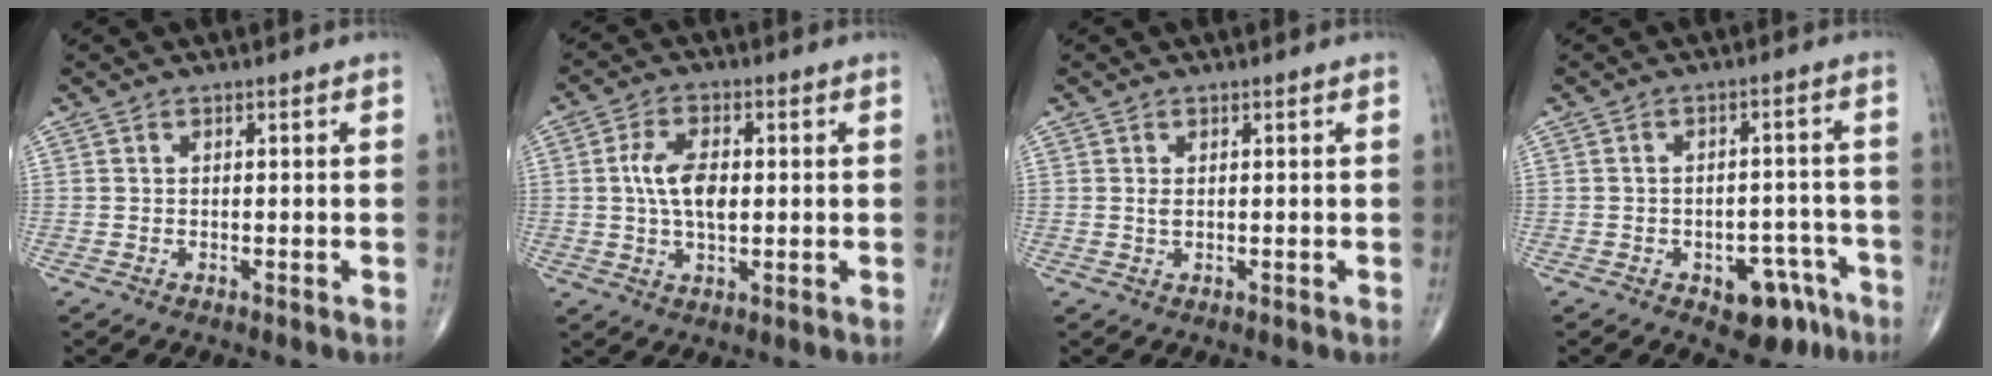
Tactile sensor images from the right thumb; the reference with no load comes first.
{"total": 7.9, "force": [0.6, 4.1, 6.7], "torque": [-0.125, 0.002, 0.009]}
{"total": 0.9, "force": [0.2, 0.5, 0.7], "torque": [-0.014, -0.002, 0.006]}
{"total": 9.0, "force": [-4.9, 5.2, 5.4], "torque": [-0.039, 0.042, -0.058]}